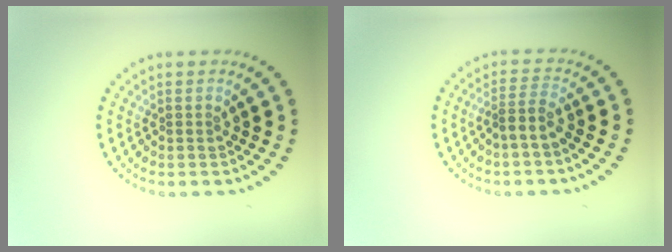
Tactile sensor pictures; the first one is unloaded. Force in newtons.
{"total": 1.8, "press": 1.3, "slide": 1.2}